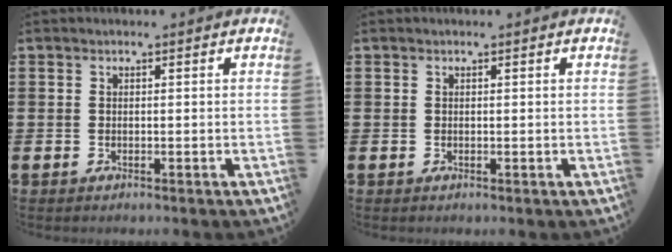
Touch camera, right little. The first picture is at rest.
{"total": 0.0}